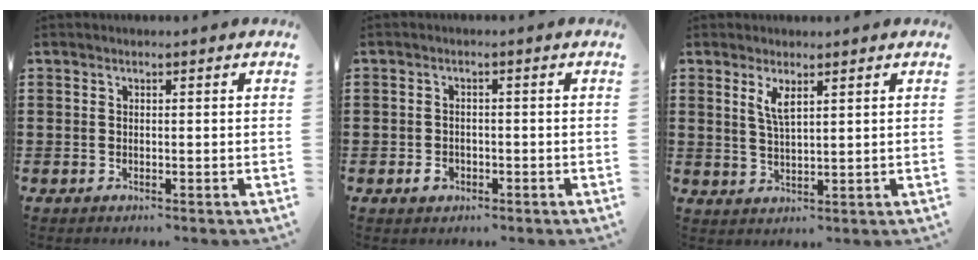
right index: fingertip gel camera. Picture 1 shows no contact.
{"total": 1.9, "force": [-0.9, 1.4, 0.9], "torque": [-0.021, 0.001, -0.018]}
{"total": 3.2, "force": [1.9, 0.9, 2.5], "torque": [-0.053, 0.004, 0.032]}